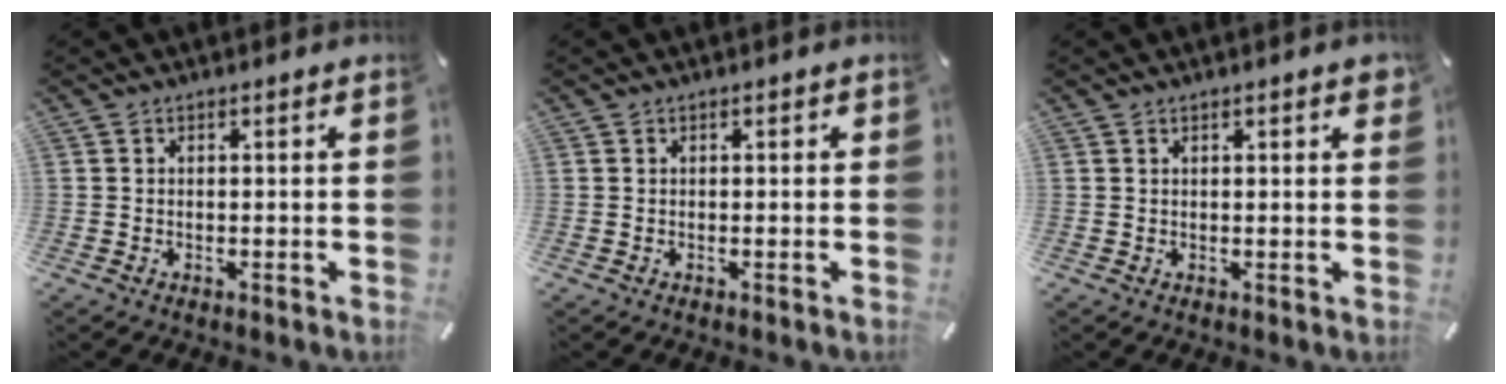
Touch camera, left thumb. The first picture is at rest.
{"total": 0.0}
{"total": 1.7, "force": [0.8, 0.4, 1.4], "torque": [-0.029, 0.003, 0.014]}